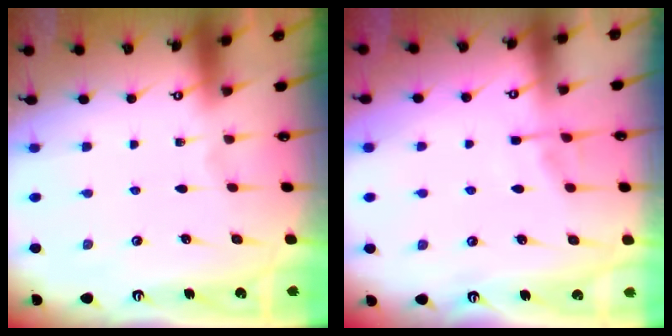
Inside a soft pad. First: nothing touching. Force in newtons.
{"total": 4.1, "press": 4.1, "slide": 0.7}